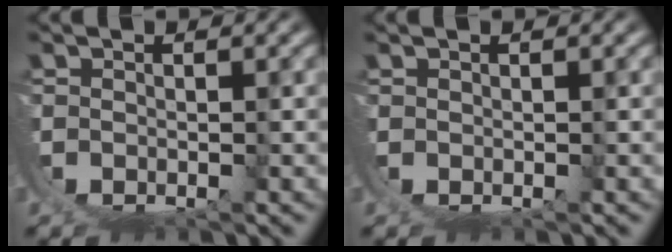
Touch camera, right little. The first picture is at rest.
{"total": 0.0}